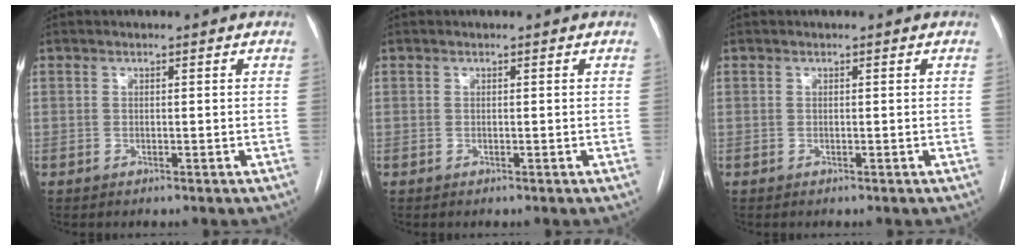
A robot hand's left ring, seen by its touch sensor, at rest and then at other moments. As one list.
[{"total": 0.0}, {"total": 0.0}]